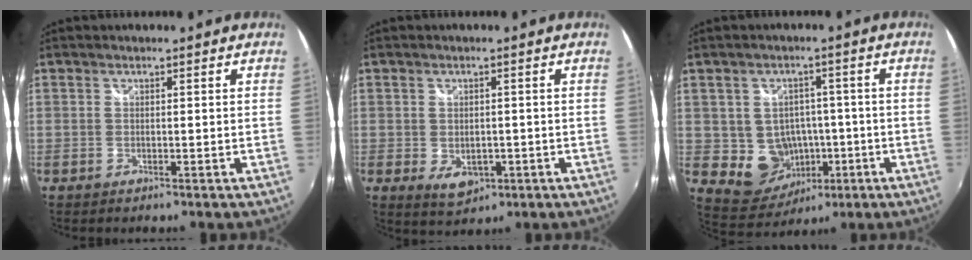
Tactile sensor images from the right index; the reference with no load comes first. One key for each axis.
{"total": 4.9, "fx": -1.2, "fy": 3.5, "fz": 3.2, "tx": -0.058, "ty": -0.012, "tz": -0.014}
{"total": 9.0, "fx": -1.5, "fy": 8.4, "fz": 3.0, "tx": -0.075, "ty": 0.007, "tz": 0.002}